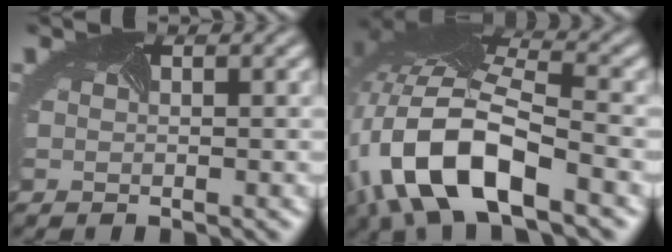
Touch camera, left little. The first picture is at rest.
{"total": 13.1, "force": [-5.5, 5.7, 10.5], "torque": [-0.232, -0.012, -0.098]}